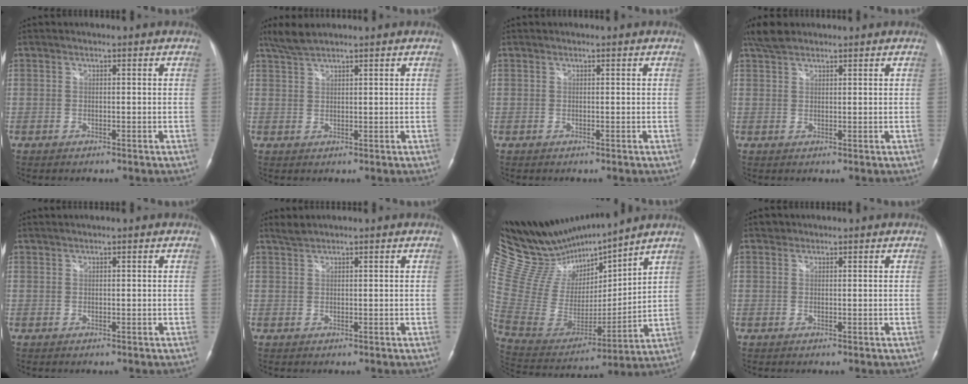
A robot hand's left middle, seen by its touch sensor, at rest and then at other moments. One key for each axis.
{"total": 3.3, "fx": 3.0, "fy": 0.1, "fz": 1.5, "tx": -0.038, "ty": 0.011, "tz": 0.064}
{"total": 0.0}
{"total": 3.5, "fx": 2.9, "fy": 1.4, "fz": 1.4, "tx": -0.034, "ty": 0.014, "tz": 0.057}
{"total": 0.9, "fx": 0.9, "fy": -0.2, "fz": 0.3, "tx": -0.007, "ty": 0.010, "tz": 0.022}
{"total": 1.4, "fx": 1.4, "fy": -0.1, "fz": 0.2, "tx": -0.007, "ty": 0.007, "tz": 0.034}
{"total": 20.3, "fx": 18.4, "fy": 3.2, "fz": 8.1, "tx": -0.164, "ty": -0.011, "tz": 0.342}
{"total": 0.9, "fx": 0.7, "fy": 0.6, "fz": -0.1, "tx": 0.004, "ty": 0.002, "tz": 0.009}